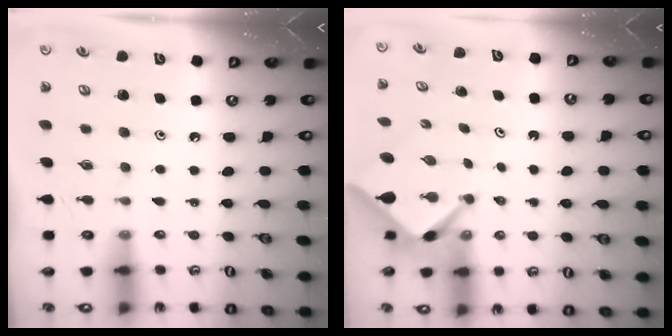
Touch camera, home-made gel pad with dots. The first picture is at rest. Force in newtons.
{"total": 3.1, "press": 3.1, "slide": 0.3}